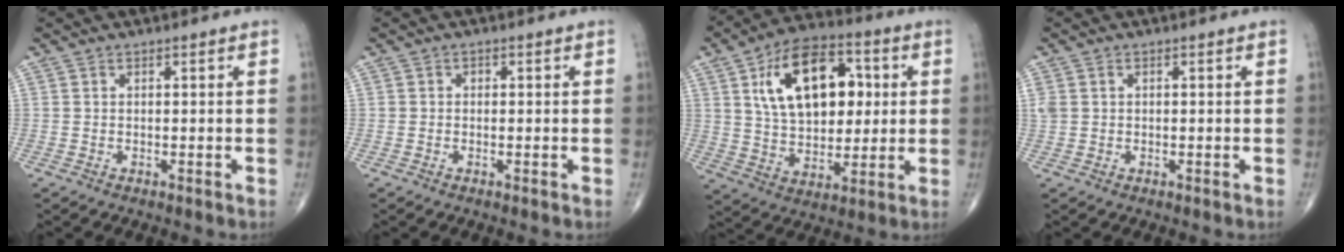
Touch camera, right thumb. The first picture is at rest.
{"total": 0.6, "force": [0.1, 0.6, 0.2], "torque": [0.002, 0.002, 0.000]}
{"total": 19.3, "force": [5.0, 11.7, 14.5], "torque": [-0.198, -0.001, 0.085]}
{"total": 2.4, "force": [0.7, 1.9, 1.2], "torque": [-0.037, 0.010, 0.021]}